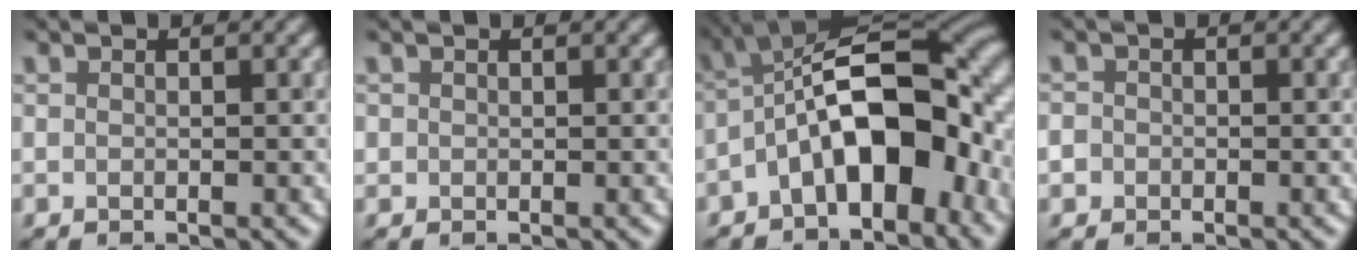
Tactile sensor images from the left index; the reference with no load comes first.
{"total": 0.5, "force": [0.1, 0.5, 0.0], "torque": [0.006, -0.001, -0.001]}
{"total": 12.3, "force": [-3.4, 5.6, 10.4], "torque": [-0.149, 0.023, -0.070]}
{"total": 1.8, "force": [-0.4, 1.7, 0.5], "torque": [0.004, 0.005, -0.019]}